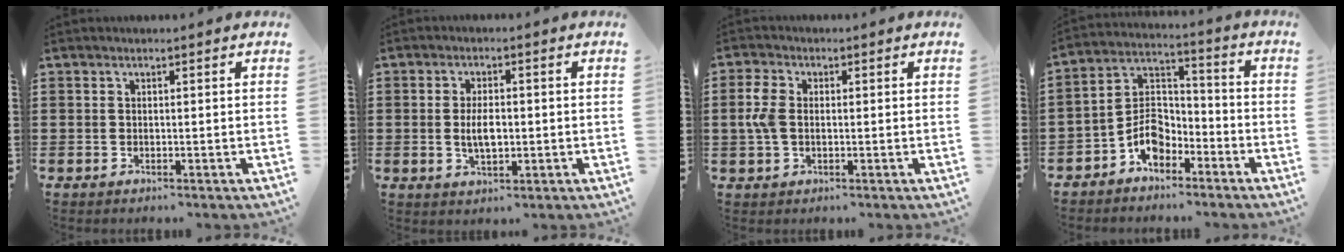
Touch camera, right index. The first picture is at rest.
{"total": 4.1, "force": [-0.3, 1.8, 3.6], "torque": [-0.059, 0.001, -0.008]}
{"total": 4.3, "force": [0.1, 2.8, 3.3], "torque": [-0.091, 0.003, -0.007]}
{"total": 6.8, "force": [-4.0, 4.1, 3.6], "torque": [-0.080, 0.012, -0.079]}